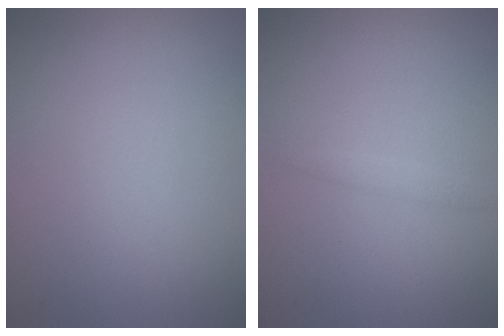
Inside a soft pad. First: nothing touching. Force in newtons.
{"total": 0.8, "press": 0.8, "slide": 0.1}